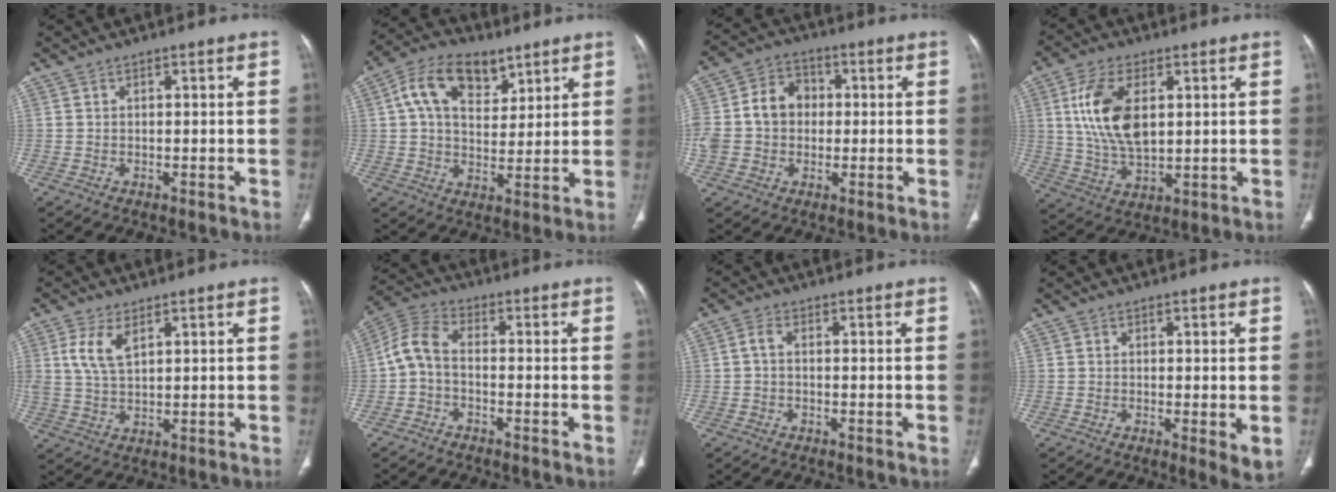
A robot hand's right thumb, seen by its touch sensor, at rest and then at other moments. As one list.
[{"total": 13.0, "force": [6.0, 7.9, 8.4], "torque": [-0.120, -0.008, 0.103]}, {"total": 13.8, "force": [0.5, 11.4, 7.7], "torque": [-0.150, 0.034, 0.010]}, {"total": 13.3, "force": [3.1, 7.2, 10.8], "torque": [-0.204, -0.010, 0.063]}, {"total": 6.0, "force": [2.6, 2.8, 4.7], "torque": [-0.102, -0.004, 0.059]}, {"total": 6.1, "force": [-1.5, 3.2, 5.0], "torque": [-0.110, 0.027, -0.043]}, {"total": 1.8, "force": [-0.3, 0.9, 1.6], "torque": [-0.032, 0.003, -0.010]}, {"total": 3.8, "force": [-0.5, 1.0, 3.7], "torque": [-0.059, -0.015, -0.010]}]